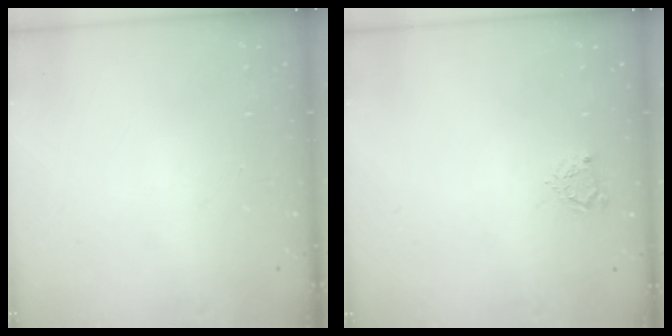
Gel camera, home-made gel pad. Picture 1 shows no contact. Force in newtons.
{"total": 3.6, "press": 3.6, "slide": 0.5}